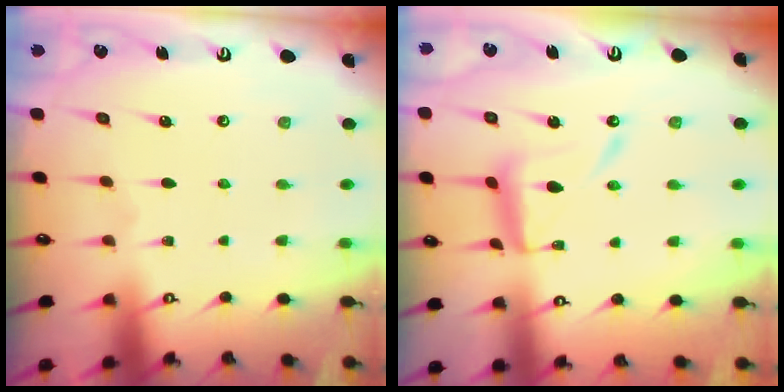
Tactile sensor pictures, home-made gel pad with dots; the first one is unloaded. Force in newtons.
{"total": 12.9, "press": 12.9, "slide": 1.0}